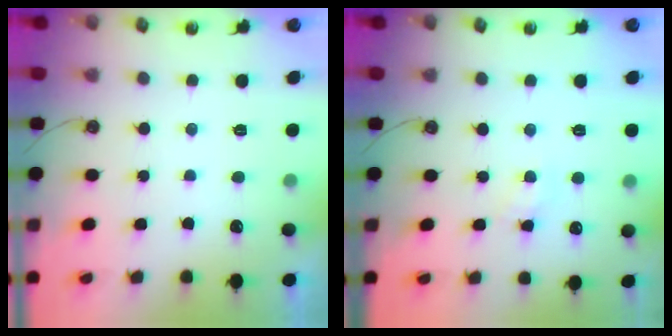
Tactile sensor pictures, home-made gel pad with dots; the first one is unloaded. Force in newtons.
{"total": 5.0, "press": 4.9, "slide": 0.6}